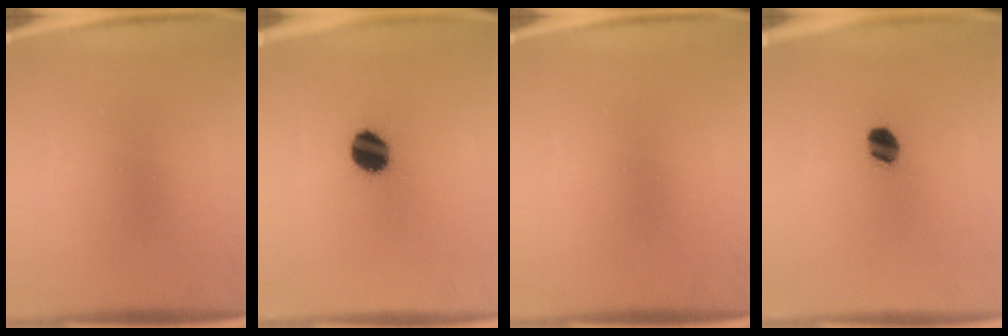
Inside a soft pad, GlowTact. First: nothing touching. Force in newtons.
{"total": 8.6}
{"total": 0.0}
{"total": 4.8}